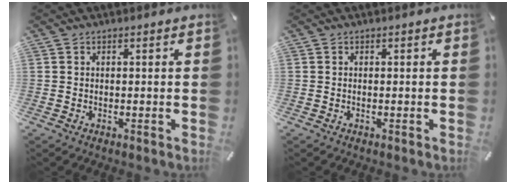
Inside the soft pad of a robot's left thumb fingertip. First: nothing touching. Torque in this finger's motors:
{"motor_torque": [-0.04, 0.03, -0.01, 0.07, 0.01]}